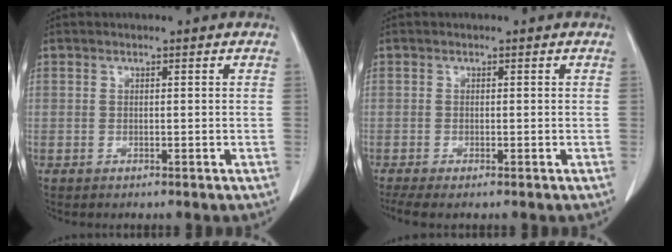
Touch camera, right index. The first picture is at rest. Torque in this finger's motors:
{"motor_torque": [-0.06, 0.01, 0.01, 0.03]}